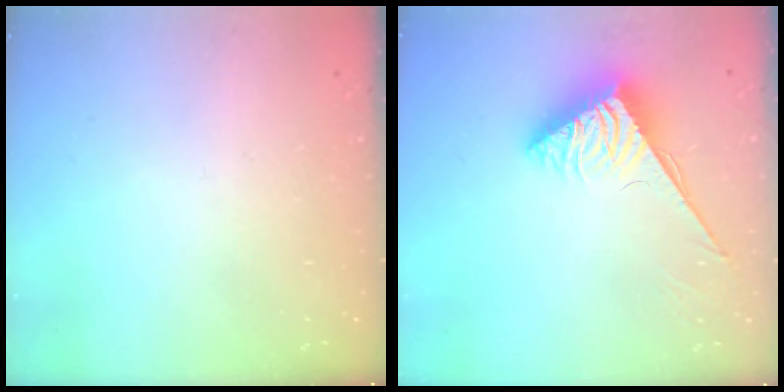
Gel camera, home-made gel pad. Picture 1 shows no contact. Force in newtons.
{"total": 4.0, "press": 4.0, "slide": 0.5}